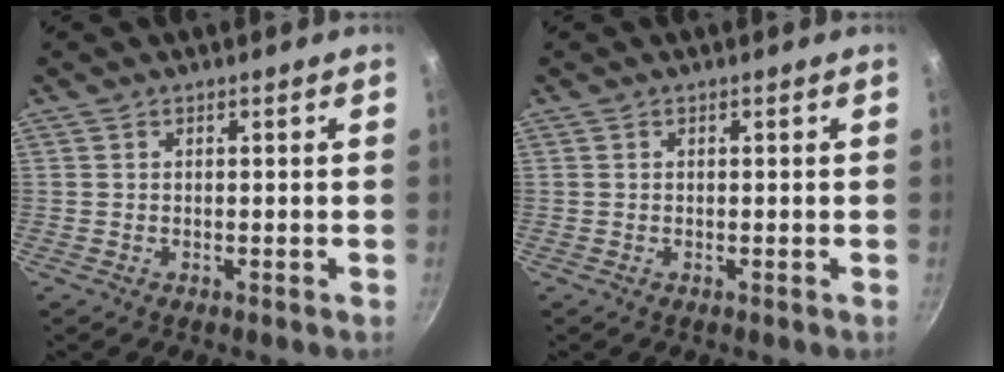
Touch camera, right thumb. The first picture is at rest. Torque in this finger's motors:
{"motor_torque": [0.17, -0.02, 0.27, 0.04, -0.03]}